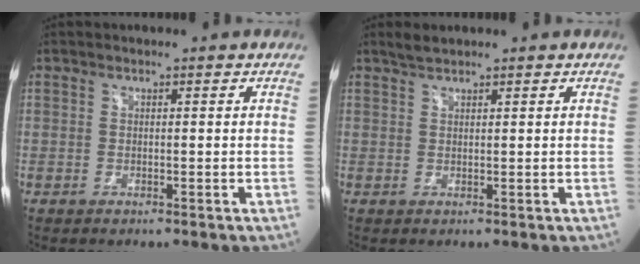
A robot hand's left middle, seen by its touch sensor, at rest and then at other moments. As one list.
[{"total": 1.5, "force": [1.4, 0.1, 0.5], "torque": [-0.018, 0.007, 0.033]}]